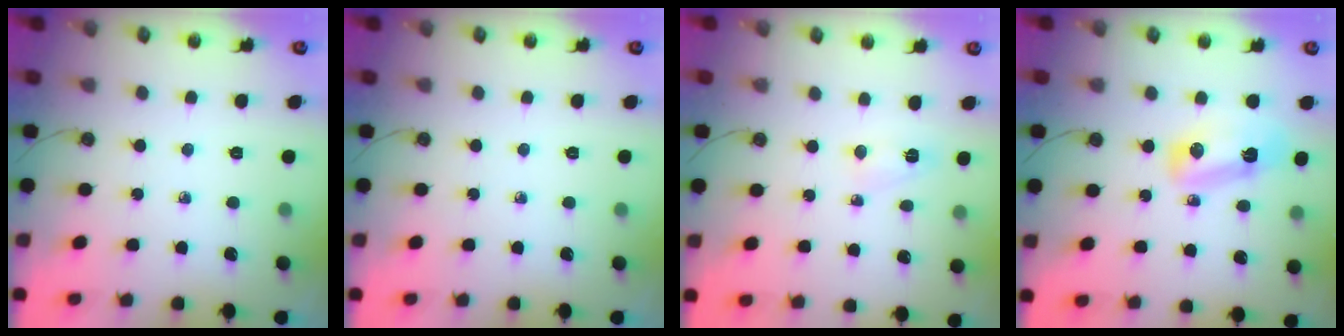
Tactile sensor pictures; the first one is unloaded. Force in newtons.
{"total": 0.0}
{"total": 2.9, "press": 2.8, "slide": 0.5}
{"total": 8.1, "press": 8.1, "slide": 0.5}